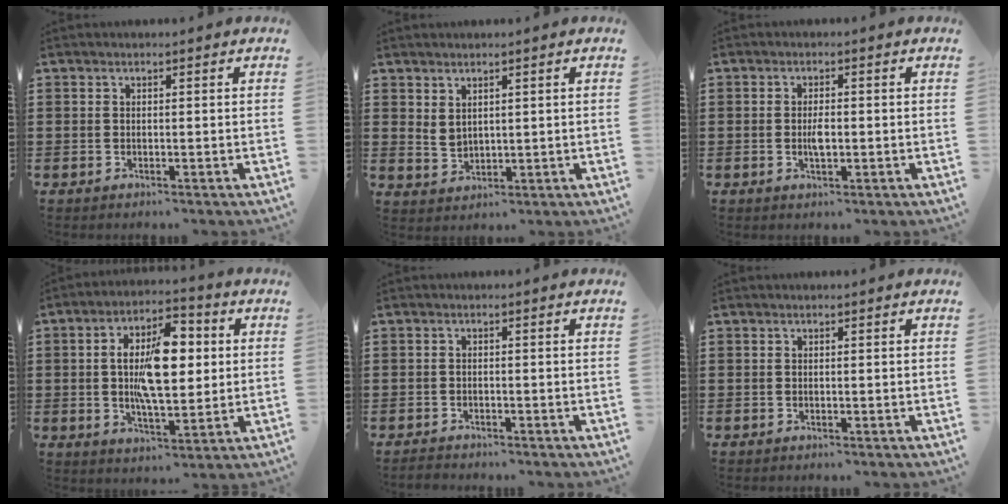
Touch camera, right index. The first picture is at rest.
{"total": 2.3, "force": [2.1, 0.9, 0.3], "torque": [-0.011, 0.003, 0.040]}
{"total": 2.5, "force": [-0.3, 1.0, 2.3], "torque": [-0.042, 0.002, -0.005]}
{"total": 11.5, "force": [1.1, 4.9, 10.4], "torque": [-0.182, 0.004, 0.009]}
{"total": 1.0, "force": [-1.0, 0.1, 0.0], "torque": [-0.003, 0.001, -0.022]}
{"total": 0.0}